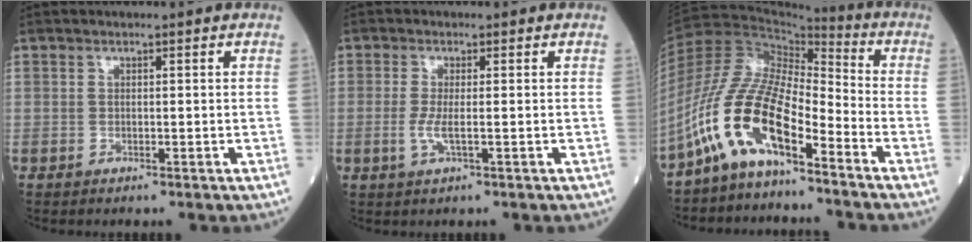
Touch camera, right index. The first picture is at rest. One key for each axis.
{"total": 2.6, "fx": -0.5, "fy": 0.4, "fz": 2.5, "tx": -0.062, "ty": -0.005, "tz": -0.009}
{"total": 13.1, "fx": -8.0, "fy": 3.8, "fz": 9.7, "tx": -0.212, "ty": 0.021, "tz": -0.153}